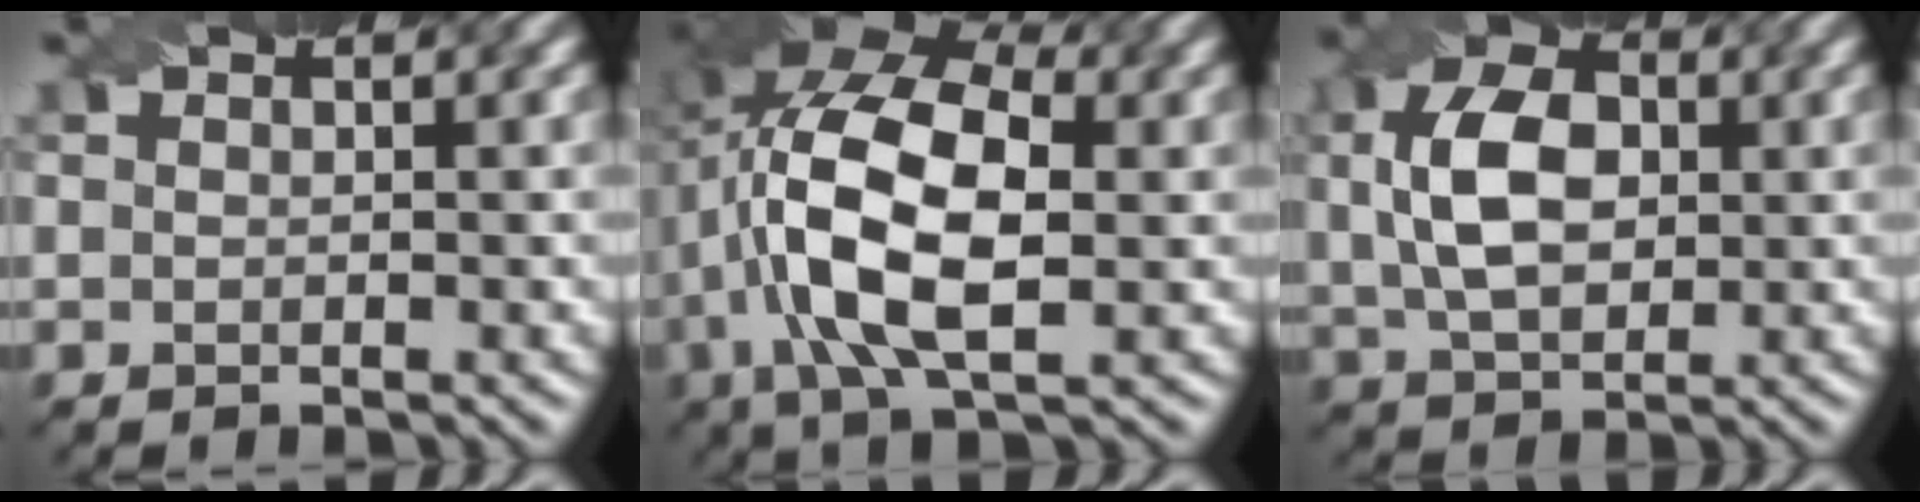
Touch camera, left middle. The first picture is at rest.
{"total": 13.1, "force": [0.0, 6.8, 11.3], "torque": [-0.231, 0.015, -0.010]}
{"total": 7.0, "force": [1.0, 4.5, 5.3], "torque": [-0.112, 0.011, 0.017]}